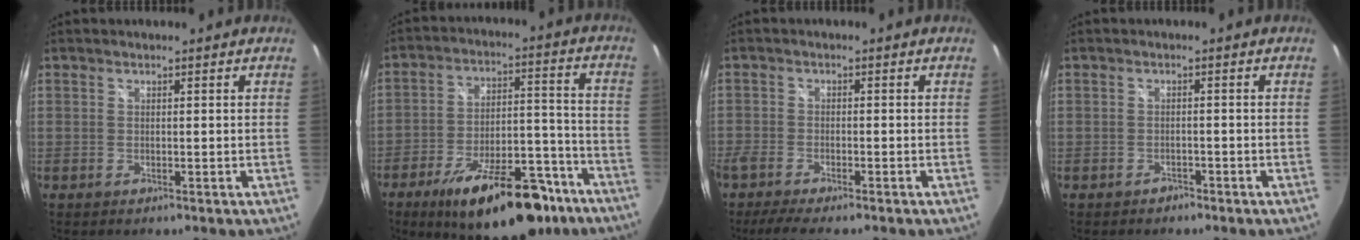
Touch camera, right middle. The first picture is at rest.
{"total": 23.0, "force": [-15.8, 8.5, 14.4], "torque": [-0.225, -0.001, -0.221]}
{"total": 6.4, "force": [-5.4, 0.9, 3.3], "torque": [-0.085, -0.025, -0.095]}
{"total": 1.4, "force": [-1.2, 0.7, 0.0], "torque": [-0.004, 0.002, -0.019]}